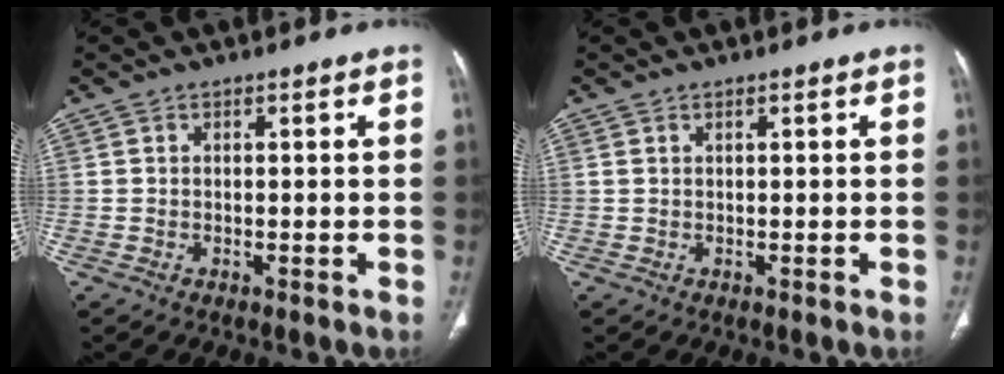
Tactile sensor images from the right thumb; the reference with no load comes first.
{"total": 0.6, "force": [0.4, 0.3, 0.4], "torque": [-0.009, 0.008, 0.011]}